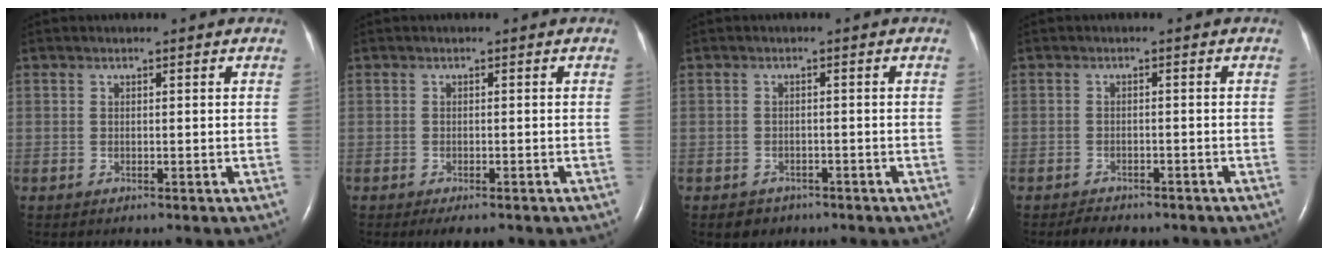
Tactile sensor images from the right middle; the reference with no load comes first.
{"total": 3.2, "force": [-2.4, 1.0, 1.9], "torque": [-0.023, -0.006, -0.030]}
{"total": 2.5, "force": [-1.7, 1.8, 0.3], "torque": [-0.015, 0.005, -0.020]}
{"total": 4.7, "force": [-4.0, 1.8, 1.7], "torque": [-0.030, -0.005, -0.050]}